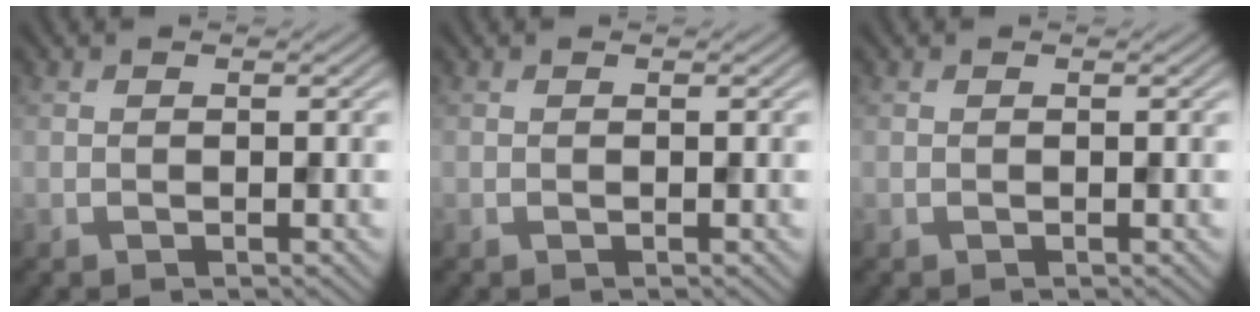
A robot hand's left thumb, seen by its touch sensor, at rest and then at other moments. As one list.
[{"total": 0.0}, {"total": 0.0}]